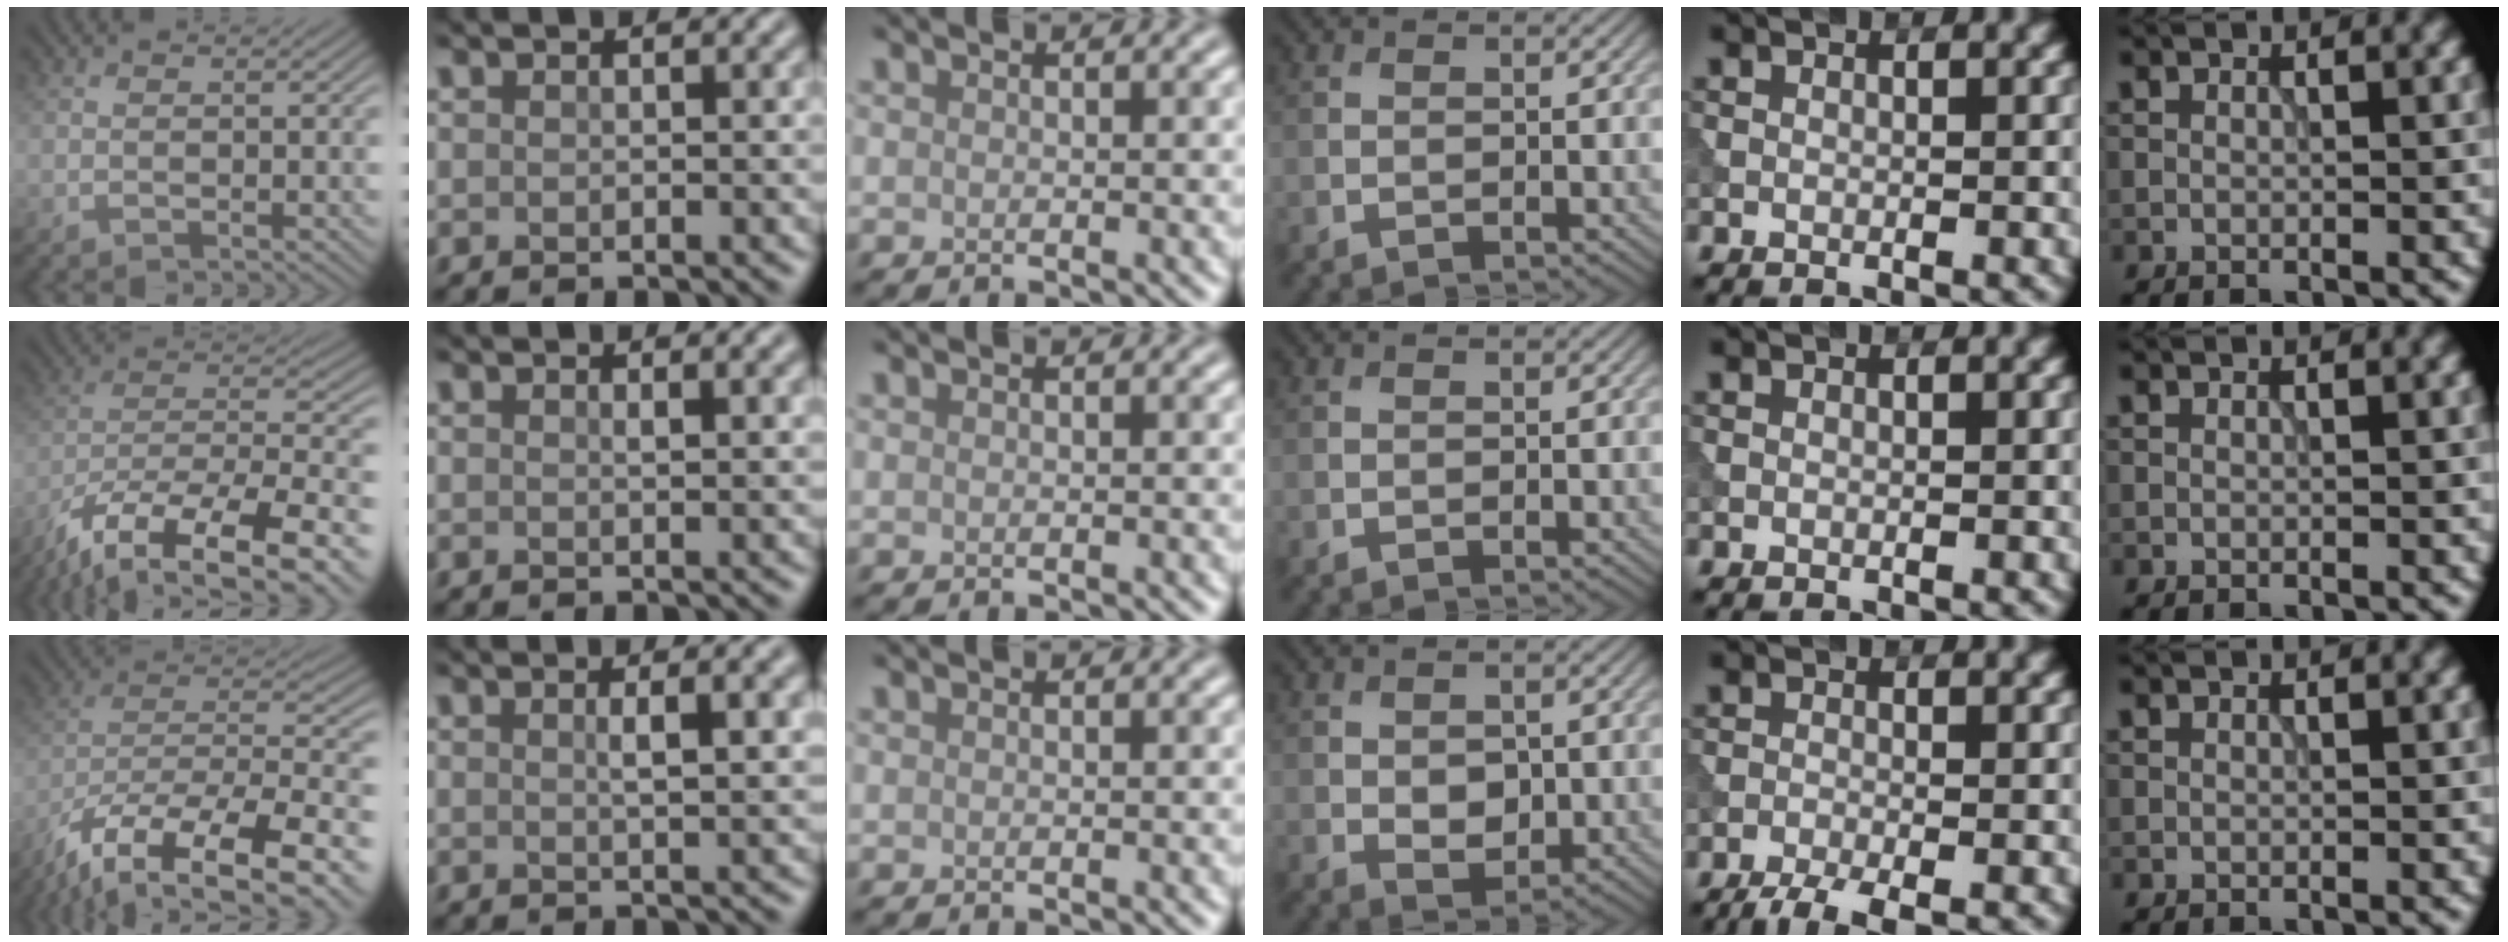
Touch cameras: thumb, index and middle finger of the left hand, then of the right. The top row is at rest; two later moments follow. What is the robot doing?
{"motion": "extract", "object": "tissue"}